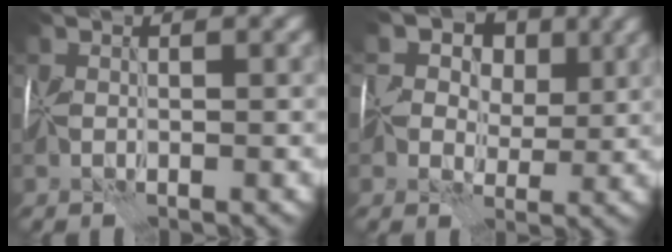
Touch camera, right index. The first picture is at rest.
{"total": 6.5, "force": [2.3, 5.0, 3.4], "torque": [-0.047, 0.010, 0.018]}